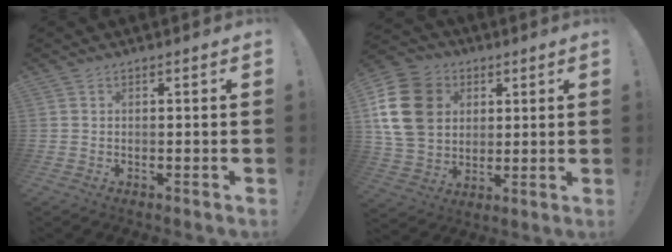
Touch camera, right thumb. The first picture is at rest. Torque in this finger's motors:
{"motor_torque": [-0.02, 0.84, 0.16, 0.22, 0.37]}